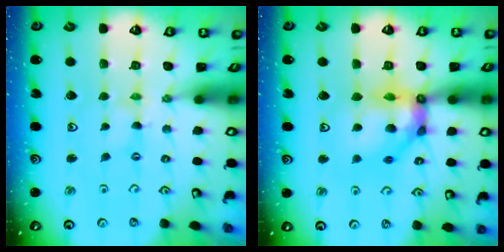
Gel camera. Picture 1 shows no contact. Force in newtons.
{"total": 13.8, "press": 13.7, "slide": 1.7}